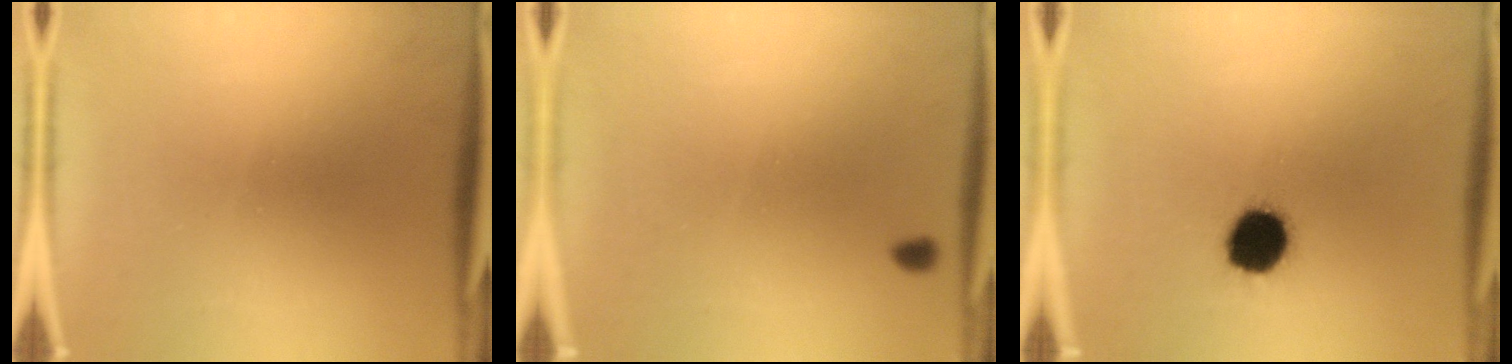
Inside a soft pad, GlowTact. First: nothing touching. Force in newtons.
{"total": 0.7}
{"total": 11.4}